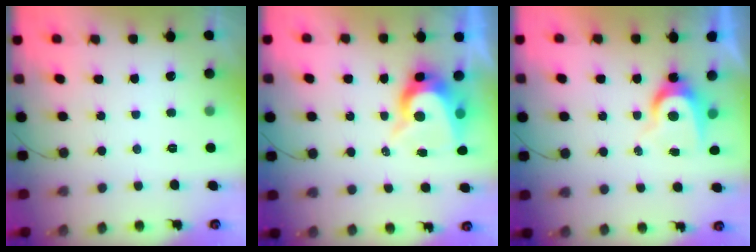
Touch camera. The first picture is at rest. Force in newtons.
{"total": 9.2, "press": 9.2, "slide": 0.8}
{"total": 7.2, "press": 7.2, "slide": 0.5}